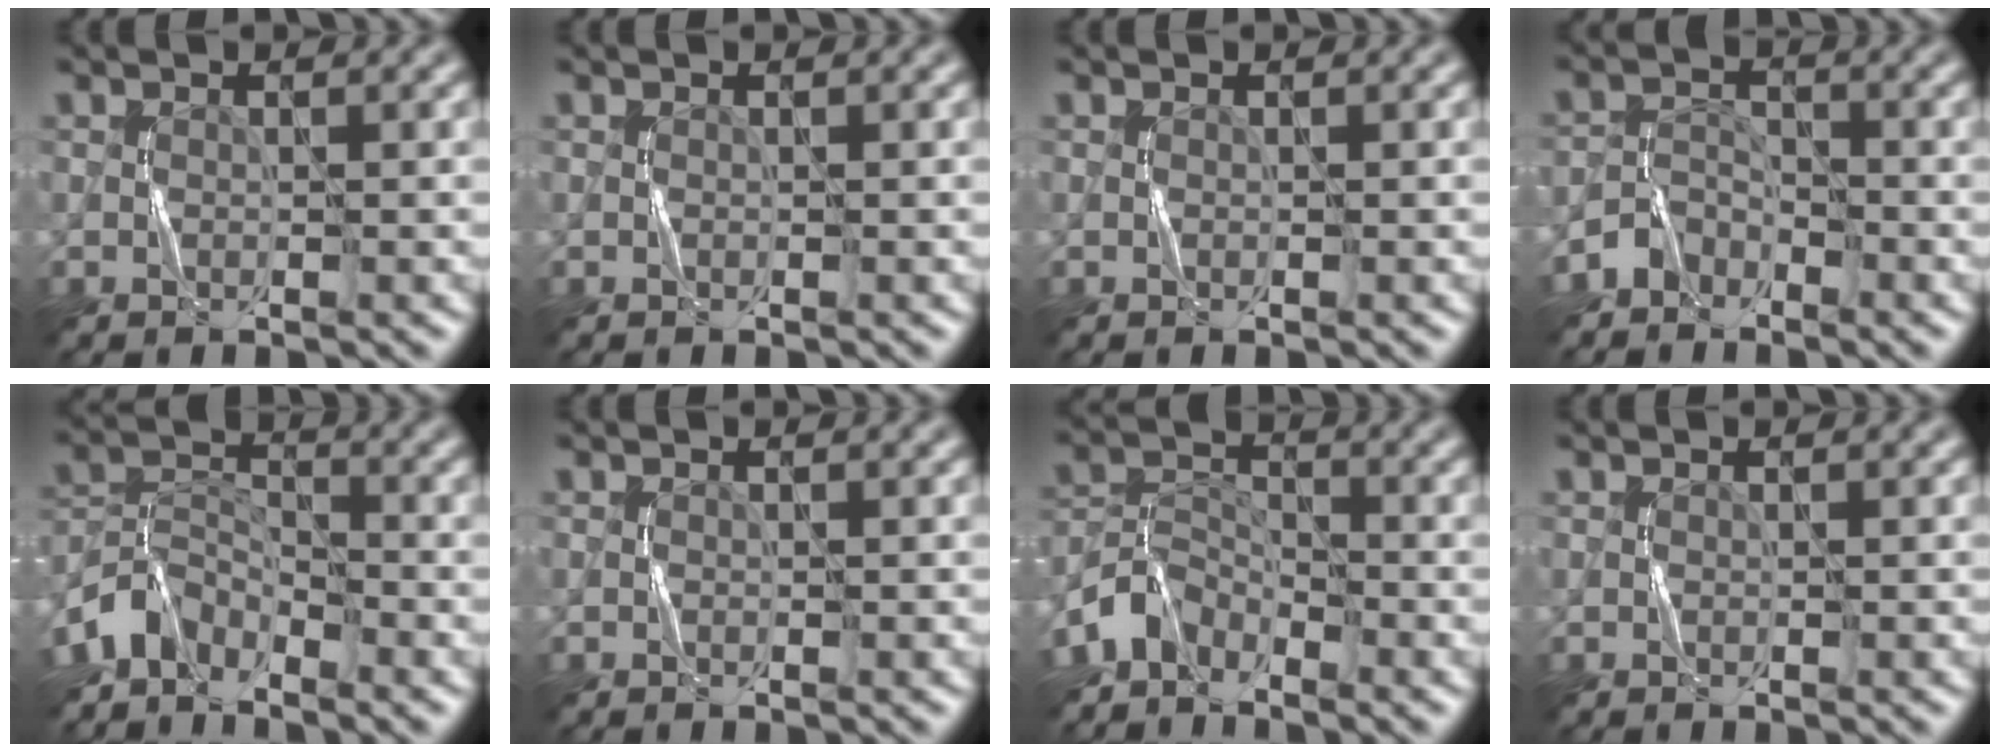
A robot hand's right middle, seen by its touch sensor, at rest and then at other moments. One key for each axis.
{"total": 0.0}
{"total": 0.0}
{"total": 2.1, "fx": -1.8, "fy": 1.1, "fz": 0.3, "tx": -0.003, "ty": 0.014, "tz": -0.039}
{"total": 3.7, "fx": -3.2, "fy": 1.5, "fz": 0.9, "tx": -0.019, "ty": 0.004, "tz": -0.079}
{"total": 0.0}
{"total": 3.3, "fx": -2.8, "fy": 1.4, "fz": 0.7, "tx": -0.014, "ty": 0.007, "tz": -0.070}
{"total": 0.0}